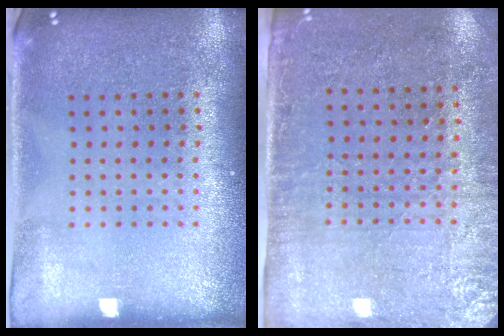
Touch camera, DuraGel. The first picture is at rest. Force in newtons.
{"total": 2.8, "press": 2.4, "slide": 1.4}